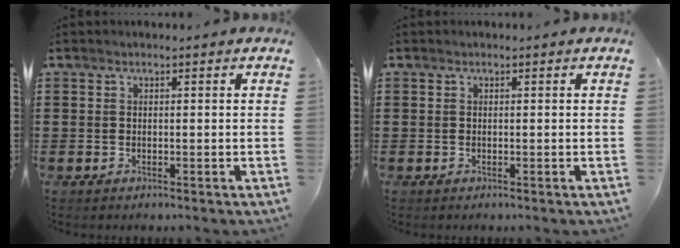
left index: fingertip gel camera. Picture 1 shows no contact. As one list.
[{"total": 0.0}]